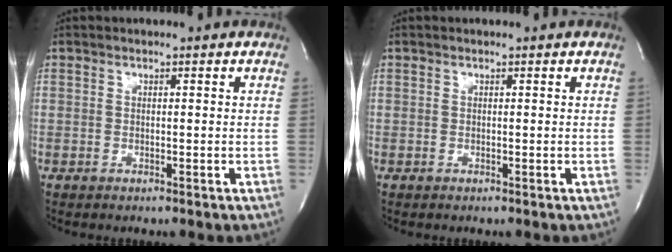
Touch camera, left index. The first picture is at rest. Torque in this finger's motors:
{"motor_torque": [-0.02, 0.02, 0.02, 0.00]}